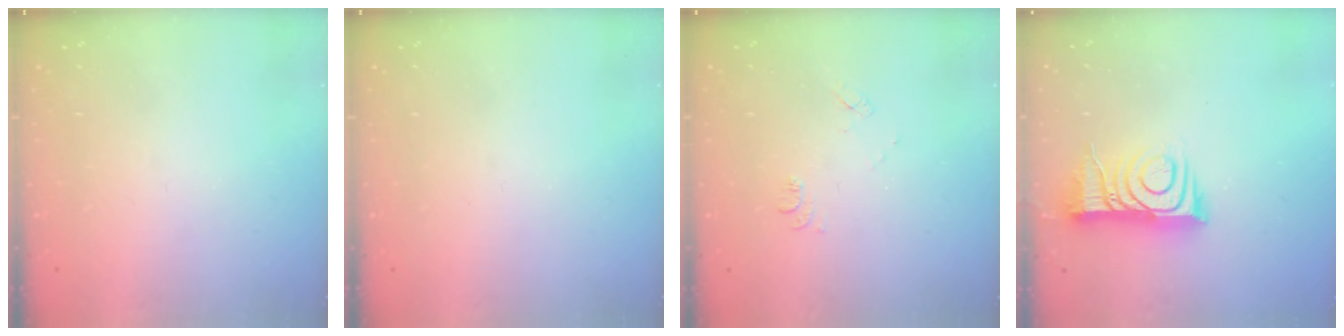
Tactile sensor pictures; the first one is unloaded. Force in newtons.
{"total": 0.0}
{"total": 6.4, "press": 6.4, "slide": 0.7}
{"total": 11.2, "press": 11.2, "slide": 0.1}